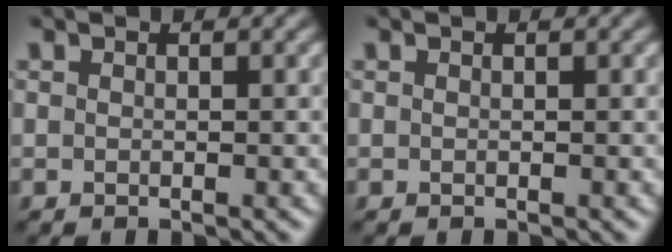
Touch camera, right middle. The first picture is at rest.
{"total": 0.0}